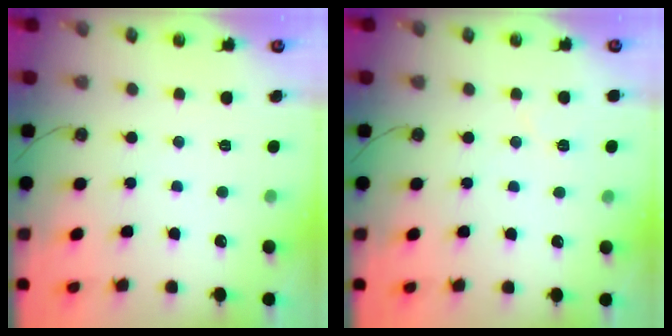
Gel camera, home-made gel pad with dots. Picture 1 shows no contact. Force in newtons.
{"total": 7.4, "press": 2.8, "slide": 6.9}